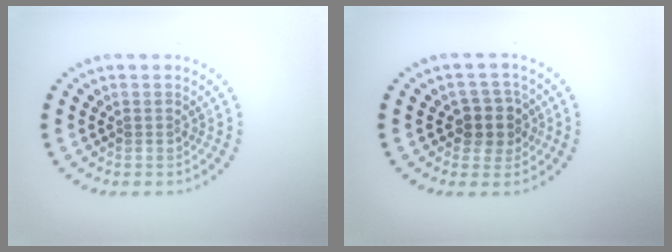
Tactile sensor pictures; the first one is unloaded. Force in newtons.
{"total": 2.8, "press": 2.5, "slide": 1.2}